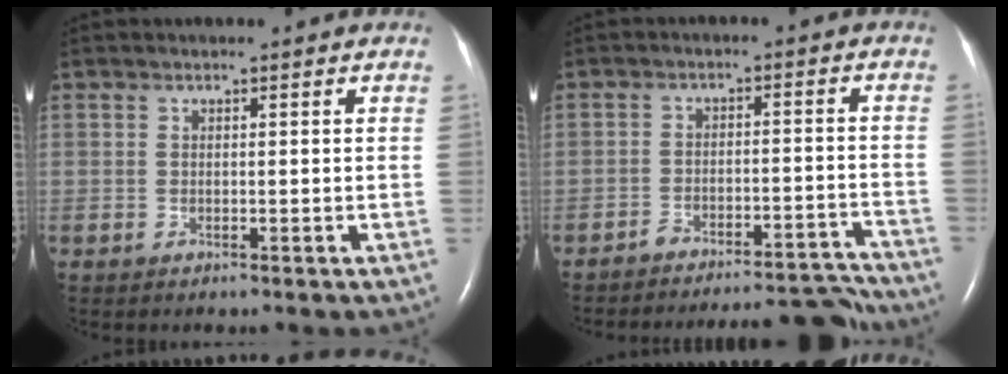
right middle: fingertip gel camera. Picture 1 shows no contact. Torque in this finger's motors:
{"motor_torque": [0.04, -0.46, 0.23, 0.05]}